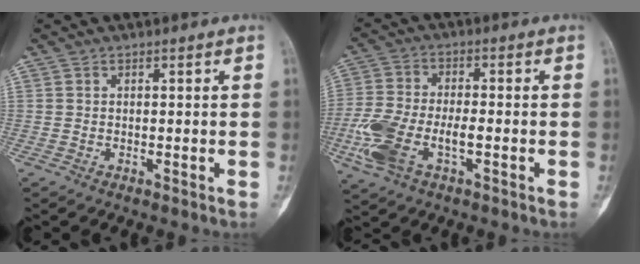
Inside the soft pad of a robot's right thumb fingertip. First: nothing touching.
{"total": 11.7, "force": [-3.7, 5.9, 9.4], "torque": [-0.216, 0.016, -0.069]}